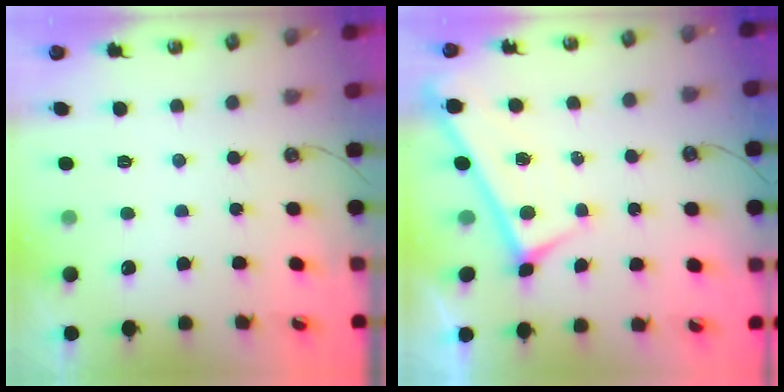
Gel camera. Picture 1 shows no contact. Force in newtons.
{"total": 0.0}